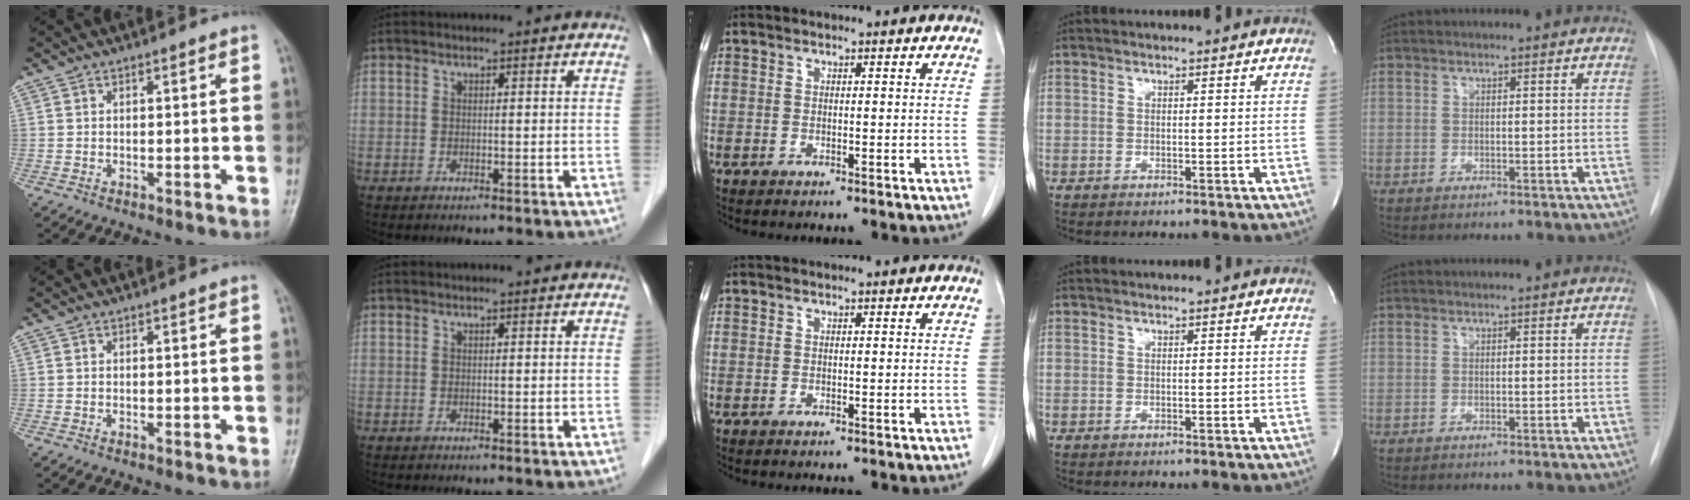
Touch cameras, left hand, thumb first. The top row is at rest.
{}